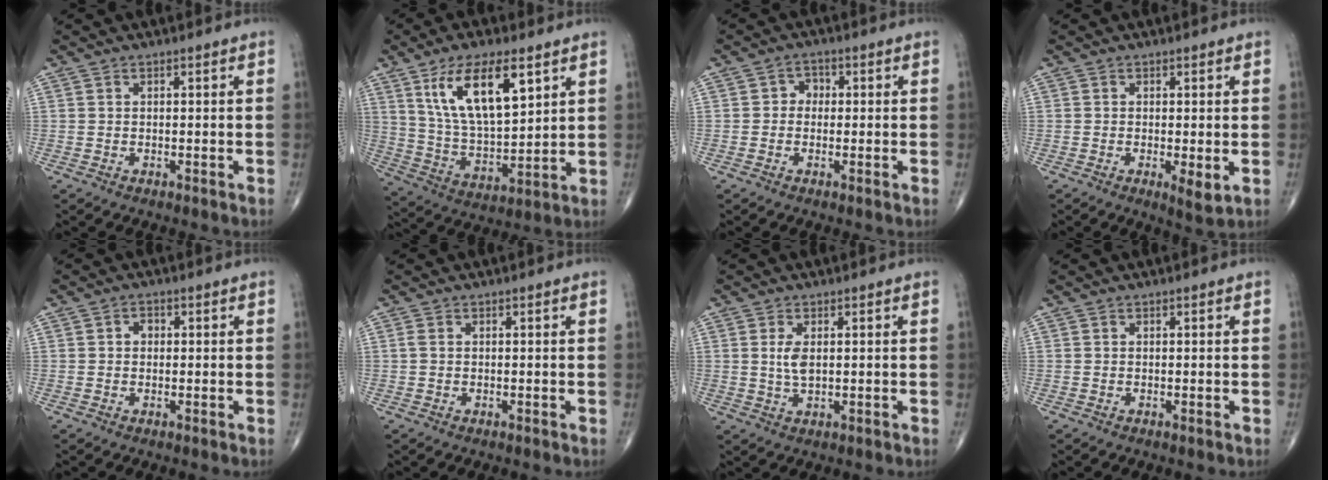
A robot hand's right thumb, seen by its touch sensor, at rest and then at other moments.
{"total": 16.0, "force": [7.5, 6.3, 12.6], "torque": [-0.209, -0.031, 0.147]}
{"total": 2.6, "force": [0.0, 2.3, 1.3], "torque": [0.003, 0.010, -0.011]}
{"total": 3.3, "force": [-0.5, 0.9, 3.1], "torque": [-0.053, -0.013, -0.011]}
{"total": 1.7, "force": [0.1, 1.4, 1.0], "torque": [-0.006, 0.004, -0.002]}
{"total": 0.7, "force": [0.1, 0.5, 0.5], "torque": [-0.014, 0.001, 0.003]}
{"total": 3.3, "force": [0.6, 1.5, 2.9], "torque": [-0.058, -0.005, 0.015]}
{"total": 0.0}